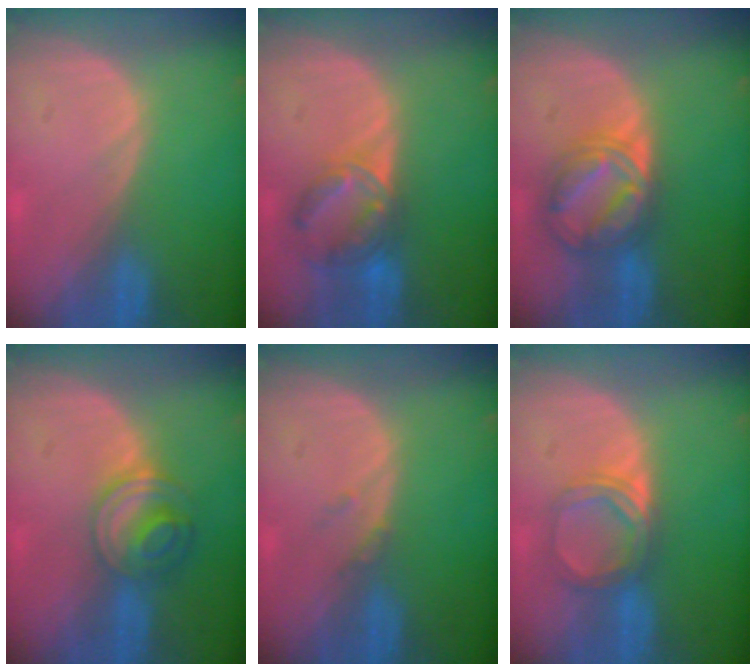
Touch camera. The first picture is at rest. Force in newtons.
{"total": 7.1, "press": 6.1, "slide": 3.6}
{"total": 7.6, "press": 7.6, "slide": 0.6}
{"total": 6.0, "press": 5.4, "slide": 2.6}
{"total": 1.0, "press": 1.0, "slide": 0.2}
{"total": 5.2, "press": 4.8, "slide": 1.9}